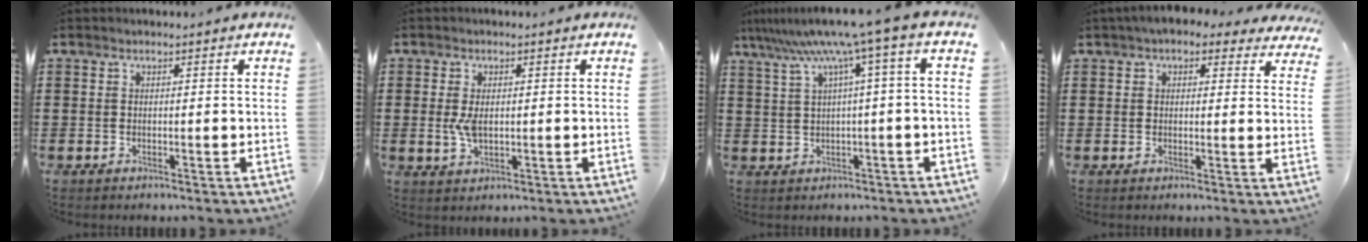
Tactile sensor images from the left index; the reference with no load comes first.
{"total": 3.6, "force": [0.1, 1.9, 3.1], "torque": [-0.078, -0.001, -0.004]}
{"total": 7.8, "force": [3.1, -1.0, 7.1], "torque": [-0.141, -0.025, 0.047]}
{"total": 3.7, "force": [2.9, 1.5, 1.8], "torque": [-0.038, -0.002, 0.050]}